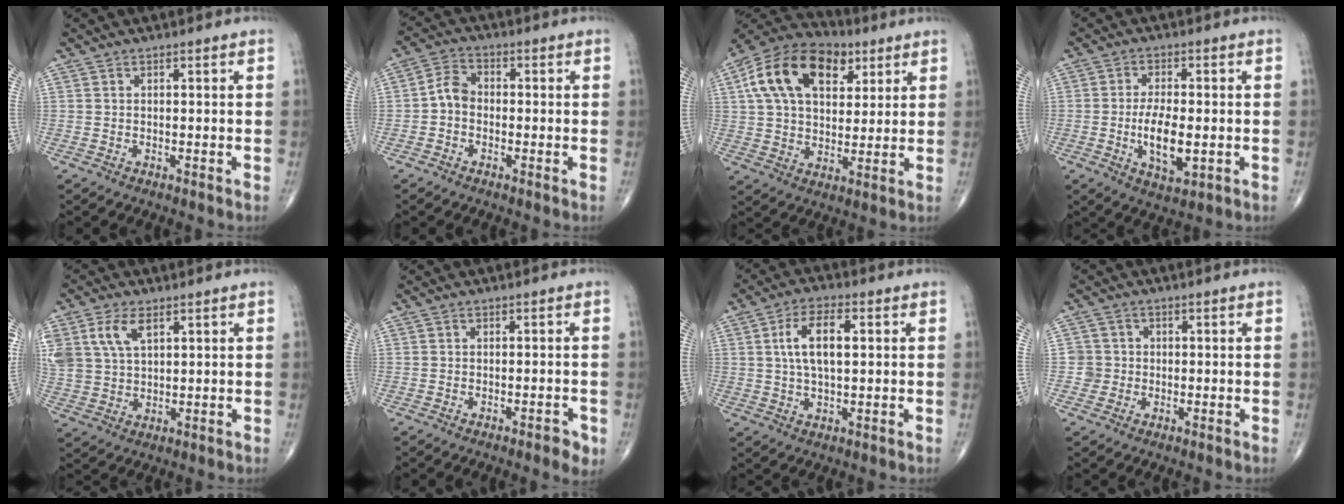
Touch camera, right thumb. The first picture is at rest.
{"total": 4.5, "force": [-1.0, 3.4, 2.7], "torque": [-0.039, 0.017, -0.031]}
{"total": 19.2, "force": [7.3, 12.0, 13.1], "torque": [-0.214, 0.003, 0.119]}
{"total": 8.2, "force": [-1.4, 3.5, 7.3], "torque": [-0.127, -0.005, -0.021]}
{"total": 10.0, "force": [4.3, 5.9, 6.8], "torque": [-0.150, -0.003, 0.092]}
{"total": 2.5, "force": [-1.3, 0.9, 2.0], "torque": [-0.024, 0.005, -0.016]}
{"total": 8.8, "force": [1.7, 4.0, 7.7], "torque": [-0.137, 0.008, 0.027]}
{"total": 3.0, "force": [-0.4, 3.0, -0.1], "torque": [0.028, 0.010, -0.012]}